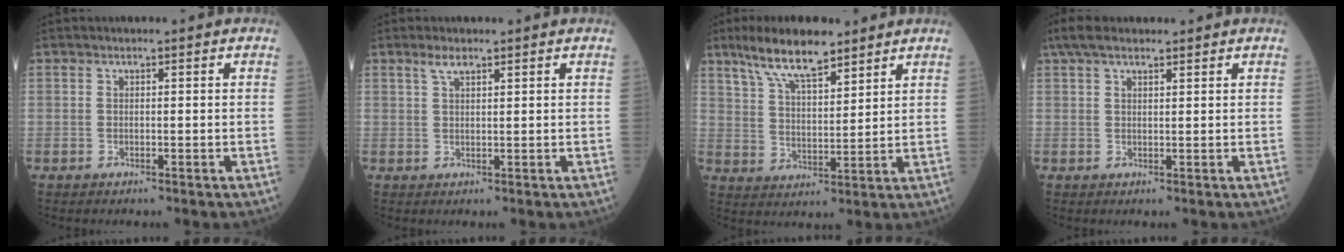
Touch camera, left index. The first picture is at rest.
{"total": 1.9, "force": [1.4, 0.5, 1.2], "torque": [-0.031, 0.006, 0.032]}
{"total": 10.4, "force": [7.8, 2.8, 6.3], "torque": [-0.125, 0.012, 0.145]}
{"total": 6.0, "force": [4.6, 1.8, 3.3], "torque": [-0.065, 0.033, 0.086]}